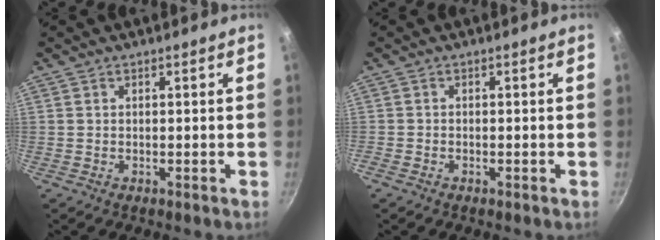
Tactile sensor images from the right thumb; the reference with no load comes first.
{"total": 0.6, "force": [-0.4, 0.3, 0.2], "torque": [-0.011, 0.004, -0.012]}